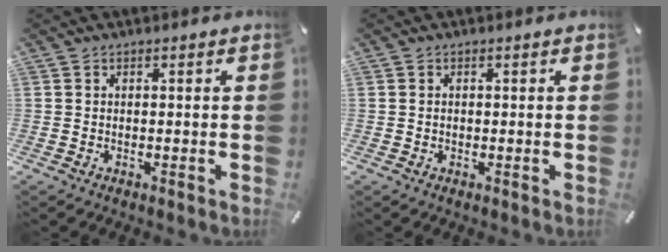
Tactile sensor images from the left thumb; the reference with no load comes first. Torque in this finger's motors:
{"motor_torque": [-0.21, -0.18, -0.19, 0.17, -0.02]}